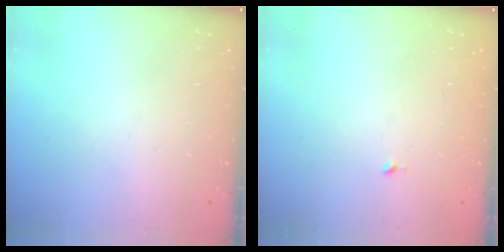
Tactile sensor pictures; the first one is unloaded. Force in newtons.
{"total": 4.4, "press": 4.4, "slide": 0.4}